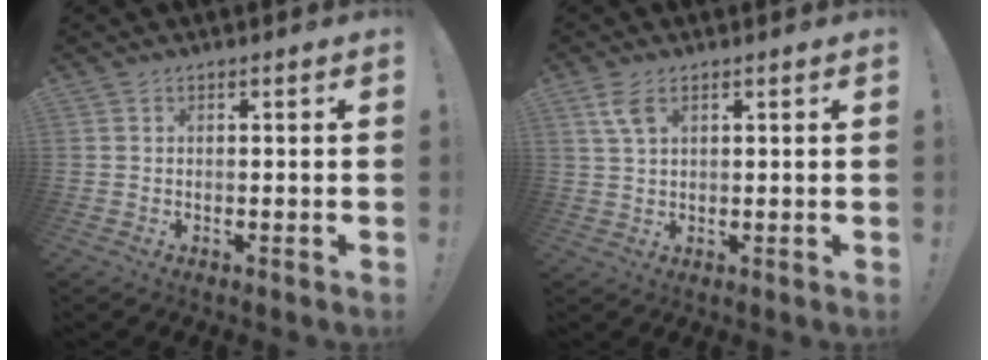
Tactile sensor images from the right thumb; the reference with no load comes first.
{"total": 4.8, "force": [2.4, 2.2, 3.5], "torque": [-0.067, -0.004, 0.045]}